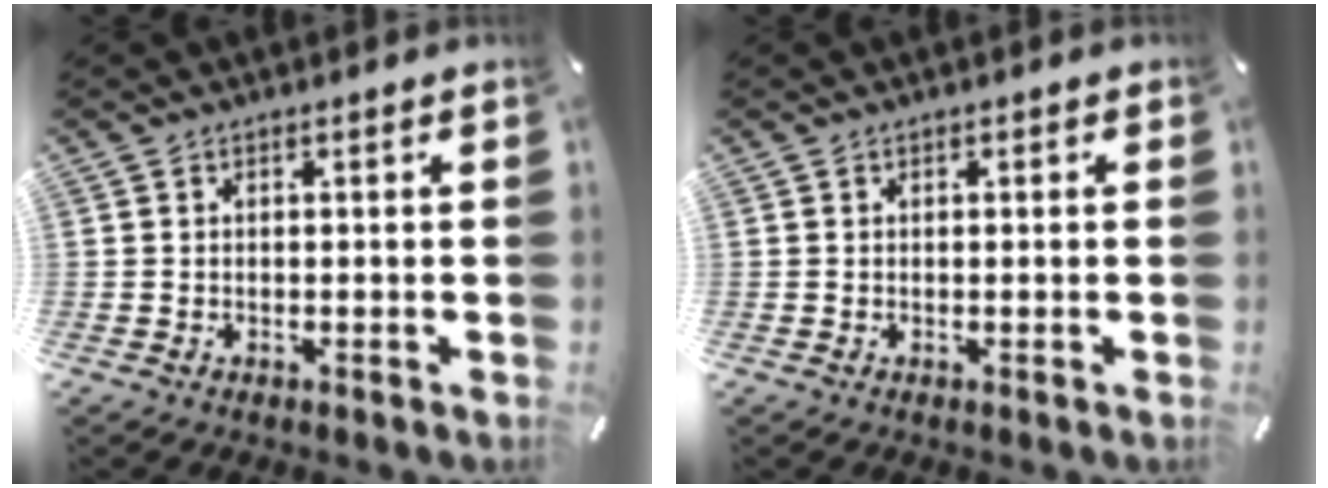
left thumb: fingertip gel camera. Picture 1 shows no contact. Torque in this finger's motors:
{"motor_torque": [-0.01, -0.10, -0.04, -0.01, -0.05]}